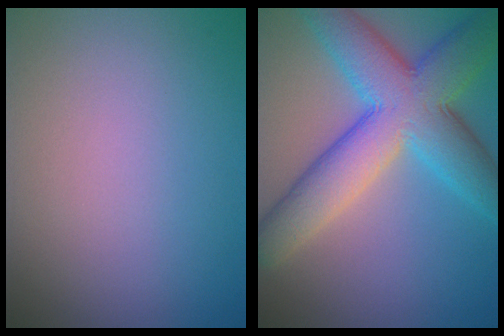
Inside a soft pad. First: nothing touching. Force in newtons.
{"total": 10.2, "press": 10.1, "slide": 0.3}